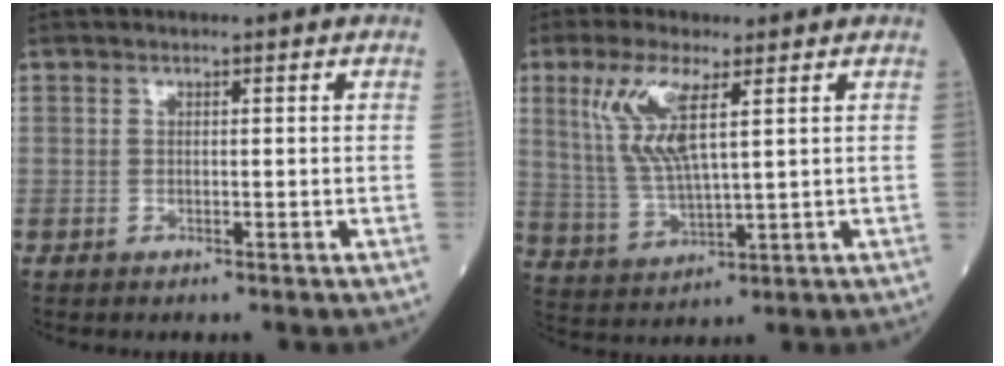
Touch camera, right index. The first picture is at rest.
{"total": 9.1, "force": [3.6, 1.6, 8.2], "torque": [-0.189, 0.000, 0.078]}